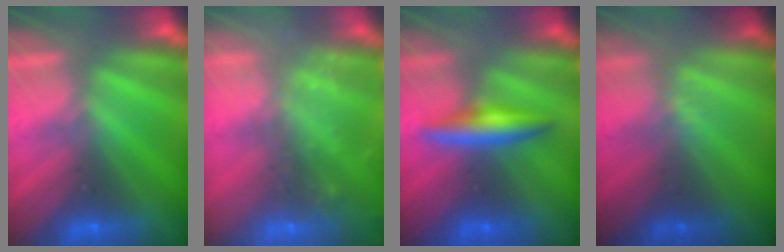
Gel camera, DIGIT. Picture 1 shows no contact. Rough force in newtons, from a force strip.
{"total": 8.5}
{"total": 2.7}
{"total": 2.4}